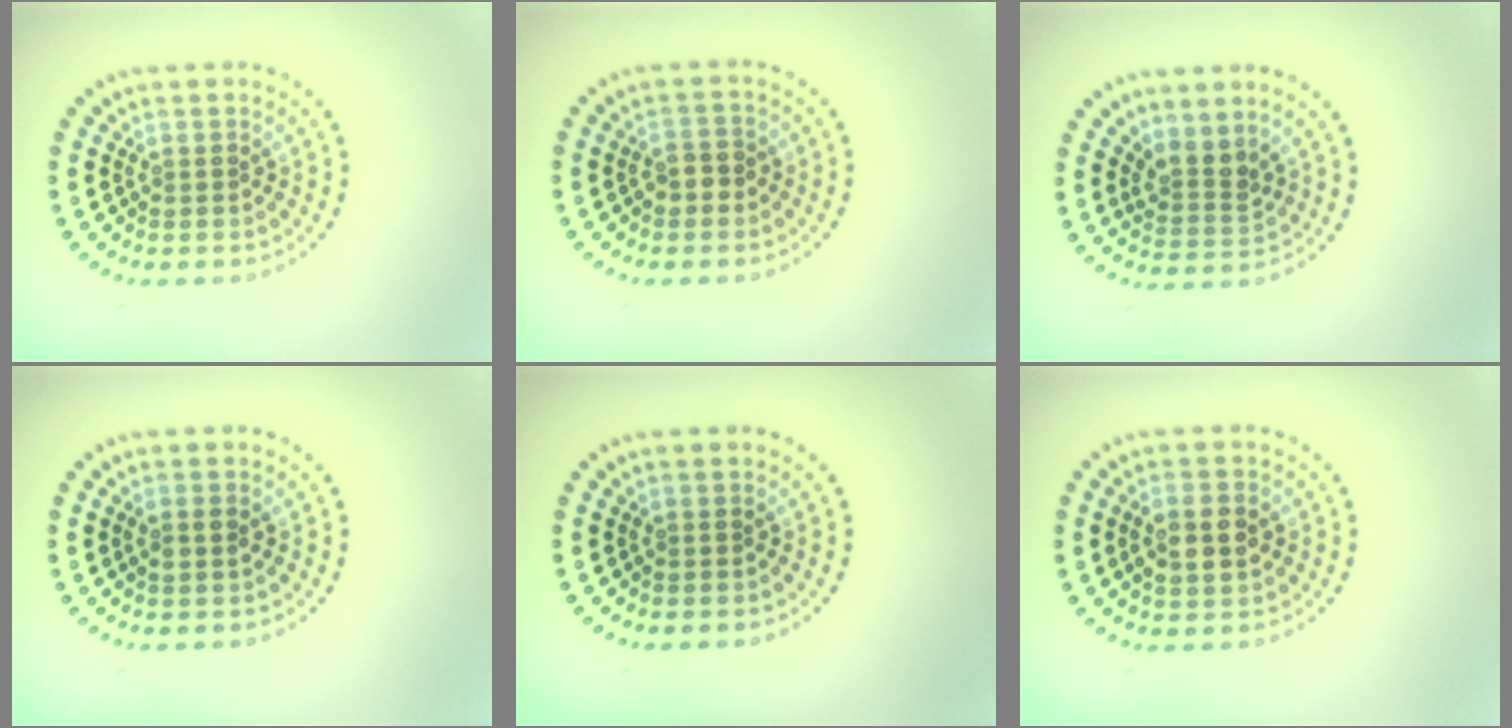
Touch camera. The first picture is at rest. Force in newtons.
{"total": 1.6, "press": 1.5, "slide": 0.5}
{"total": 2.6, "press": 1.9, "slide": 1.8}
{"total": 1.1, "press": 1.0, "slide": 0.3}
{"total": 0.0}
{"total": 2.8, "press": 2.8, "slide": 0.2}